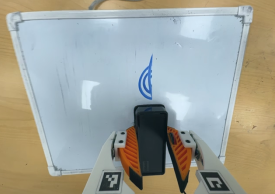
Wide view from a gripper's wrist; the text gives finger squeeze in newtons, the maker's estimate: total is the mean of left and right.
{"total": 8.7, "left": 9.0, "right": 8.3}